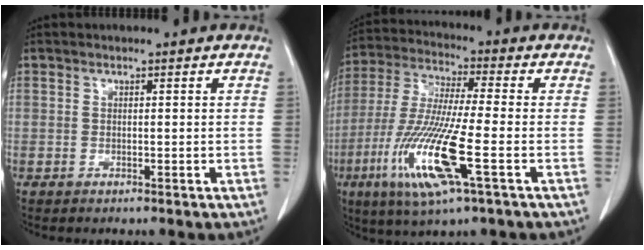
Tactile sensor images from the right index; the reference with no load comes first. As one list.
[{"total": 15.6, "force": [-5.4, 1.3, 14.6], "torque": [-0.310, -0.026, -0.102]}]